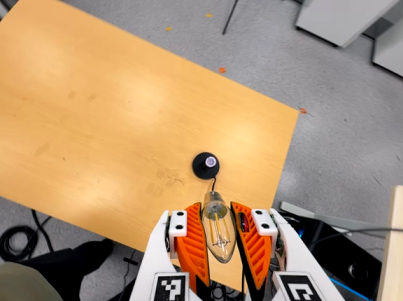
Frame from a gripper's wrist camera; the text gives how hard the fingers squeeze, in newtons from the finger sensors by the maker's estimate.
{"total": 19.5, "left": 20.9, "right": 18.1}